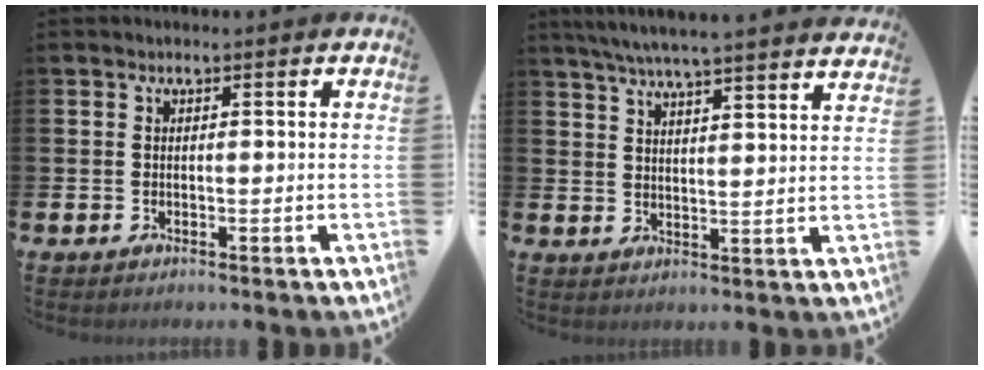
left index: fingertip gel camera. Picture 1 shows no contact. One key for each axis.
{"total": 6.3, "fx": 6.0, "fy": -0.2, "fz": 1.8, "tx": -0.052, "ty": -0.032, "tz": 0.106}